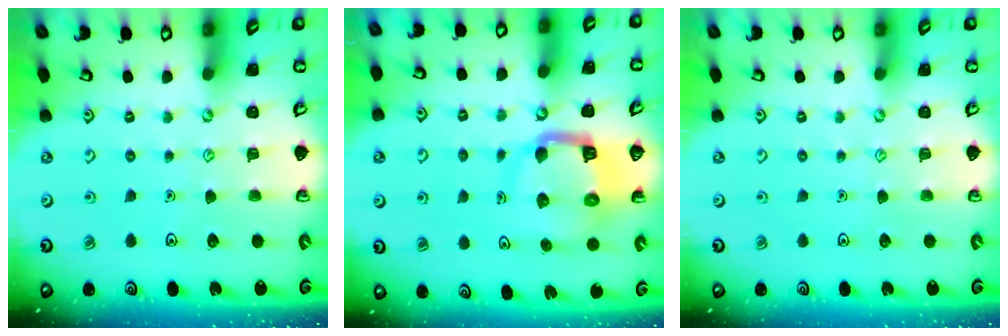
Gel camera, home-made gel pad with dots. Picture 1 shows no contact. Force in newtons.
{"total": 9.6, "press": 9.5, "slide": 1.4}
{"total": 0.0}